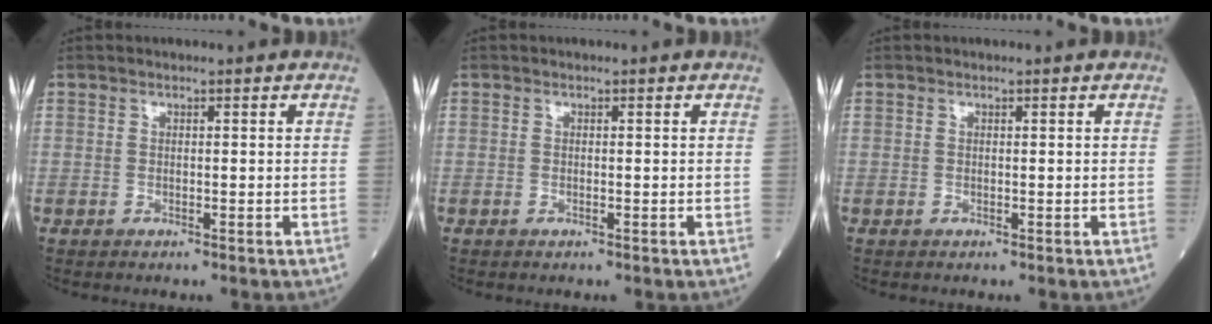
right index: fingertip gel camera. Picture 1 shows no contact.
{"total": 0.0}
{"total": 0.0}